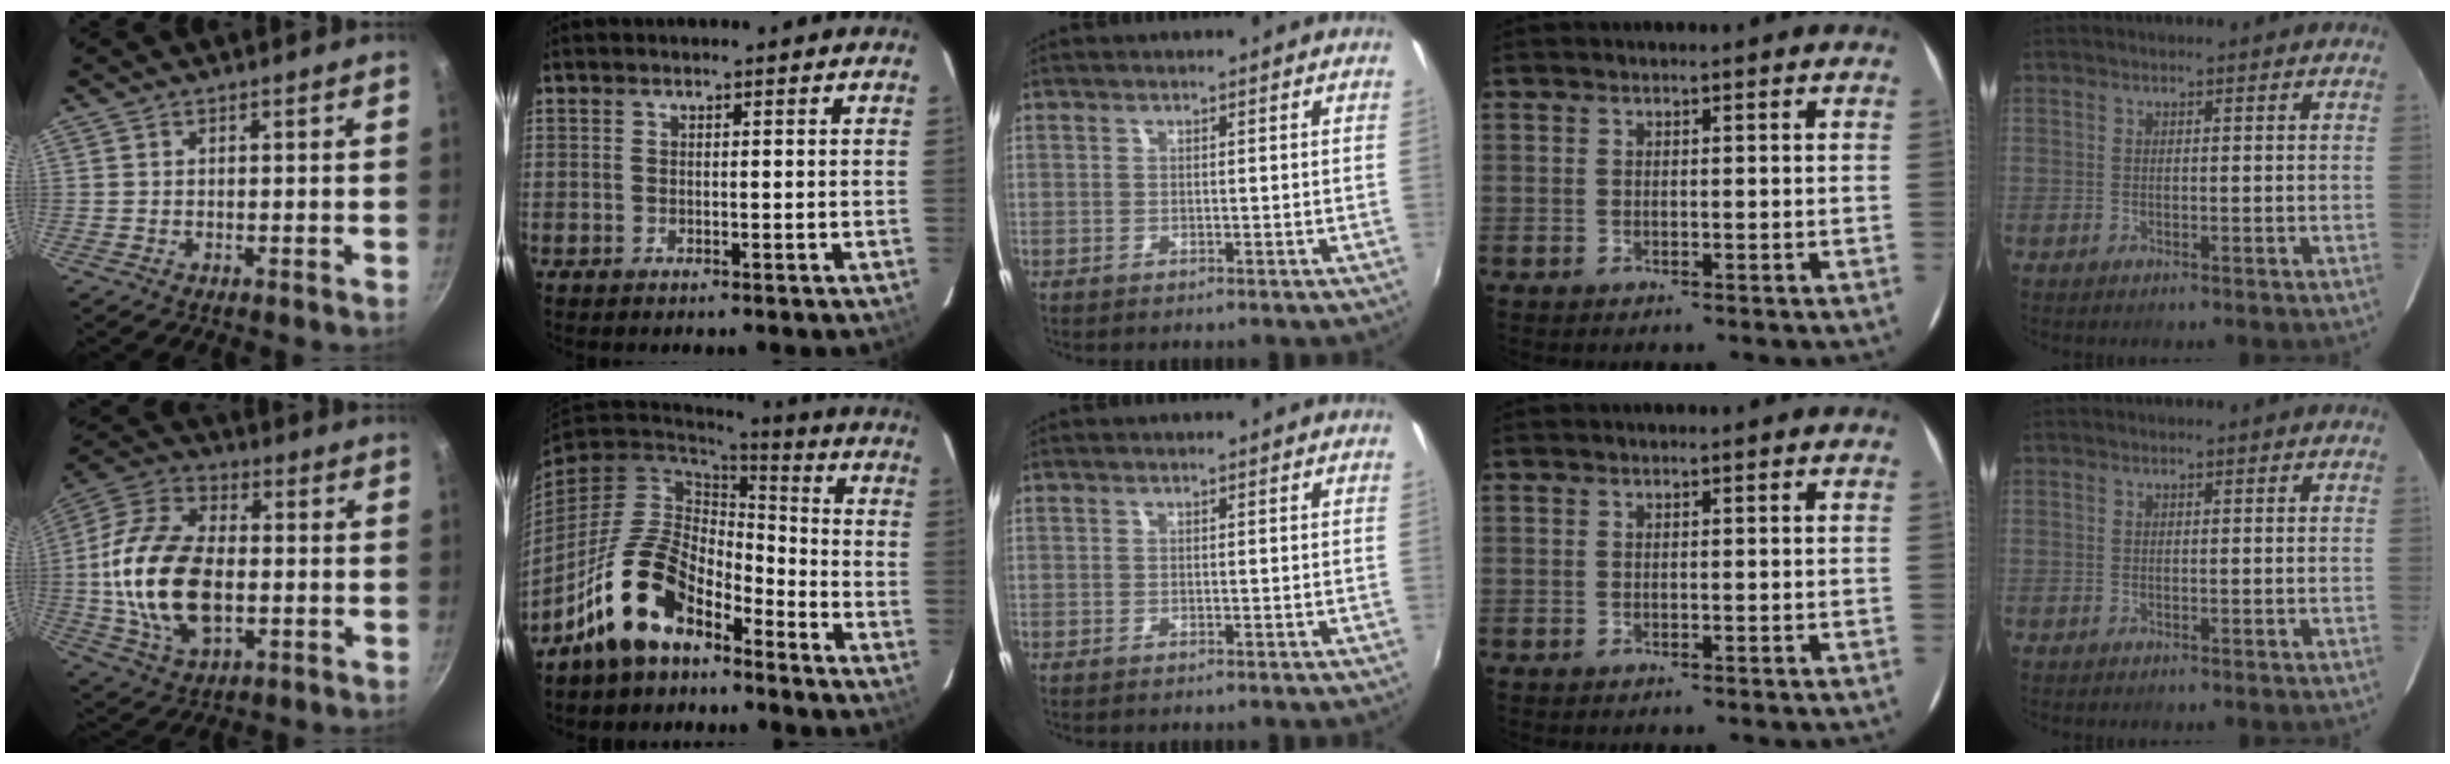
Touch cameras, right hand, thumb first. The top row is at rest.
{"thumb": {"total": 20.4, "force": [-1.4, 12.1, 16.3], "torque": [-0.307, 0.020, -0.031]}, "index": {"total": 14.1, "force": [-8.9, 7.4, 8.2], "torque": [-0.173, 0.014, -0.161]}}